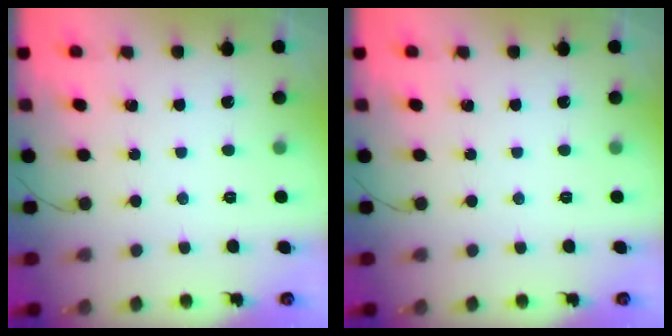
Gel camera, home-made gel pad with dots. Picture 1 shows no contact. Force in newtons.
{"total": 0.0}